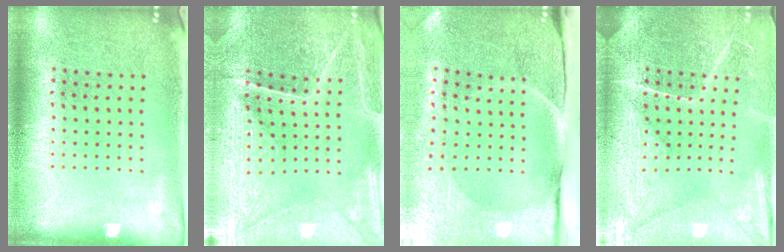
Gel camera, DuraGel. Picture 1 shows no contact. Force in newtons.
{"total": 2.9, "press": 2.9, "slide": 0.2}
{"total": 4.9, "press": 4.0, "slide": 2.9}
{"total": 3.9, "press": 3.8, "slide": 1.1}